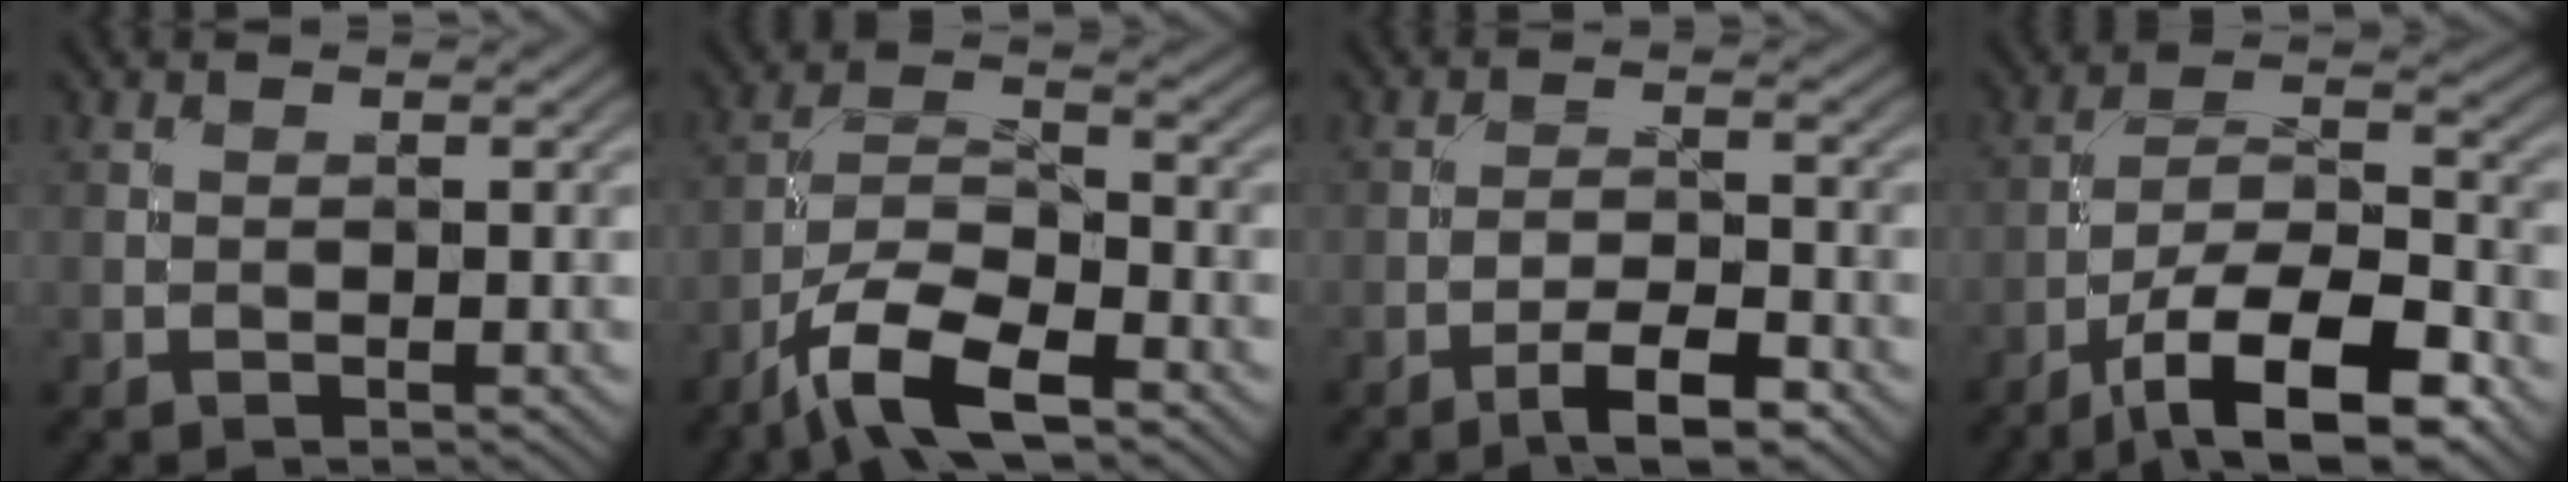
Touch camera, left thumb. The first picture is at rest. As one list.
[{"total": 10.1, "force": [-6.5, 3.4, 6.9], "torque": [-0.128, 0.002, -0.137]}, {"total": 5.6, "force": [-3.7, 1.4, 4.0], "torque": [-0.068, 0.008, -0.066]}, {"total": 13.4, "force": [-8.1, 4.3, 9.8], "torque": [-0.171, -0.001, -0.147]}]